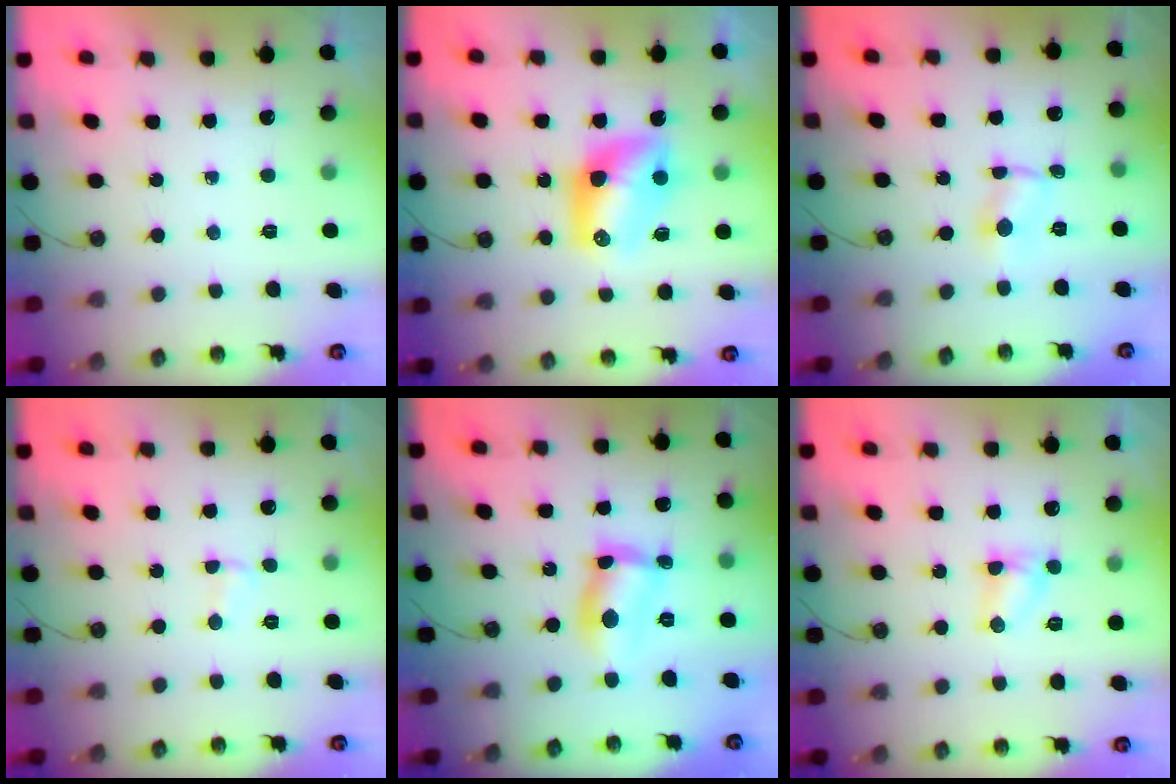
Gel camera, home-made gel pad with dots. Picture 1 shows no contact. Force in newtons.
{"total": 11.0, "press": 11.0, "slide": 0.8}
{"total": 1.2, "press": 1.2, "slide": 0.2}
{"total": 3.7, "press": 1.6, "slide": 3.3}
{"total": 8.1, "press": 8.1, "slide": 0.6}
{"total": 3.8, "press": 3.8, "slide": 0.3}